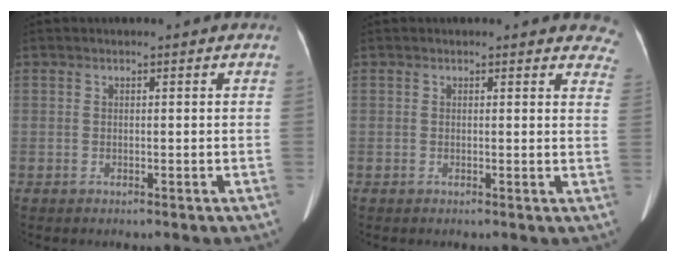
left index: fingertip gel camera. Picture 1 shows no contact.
{"total": 6.3, "force": [5.9, 2.1, 1.1], "torque": [0.027, -0.015, 0.025]}